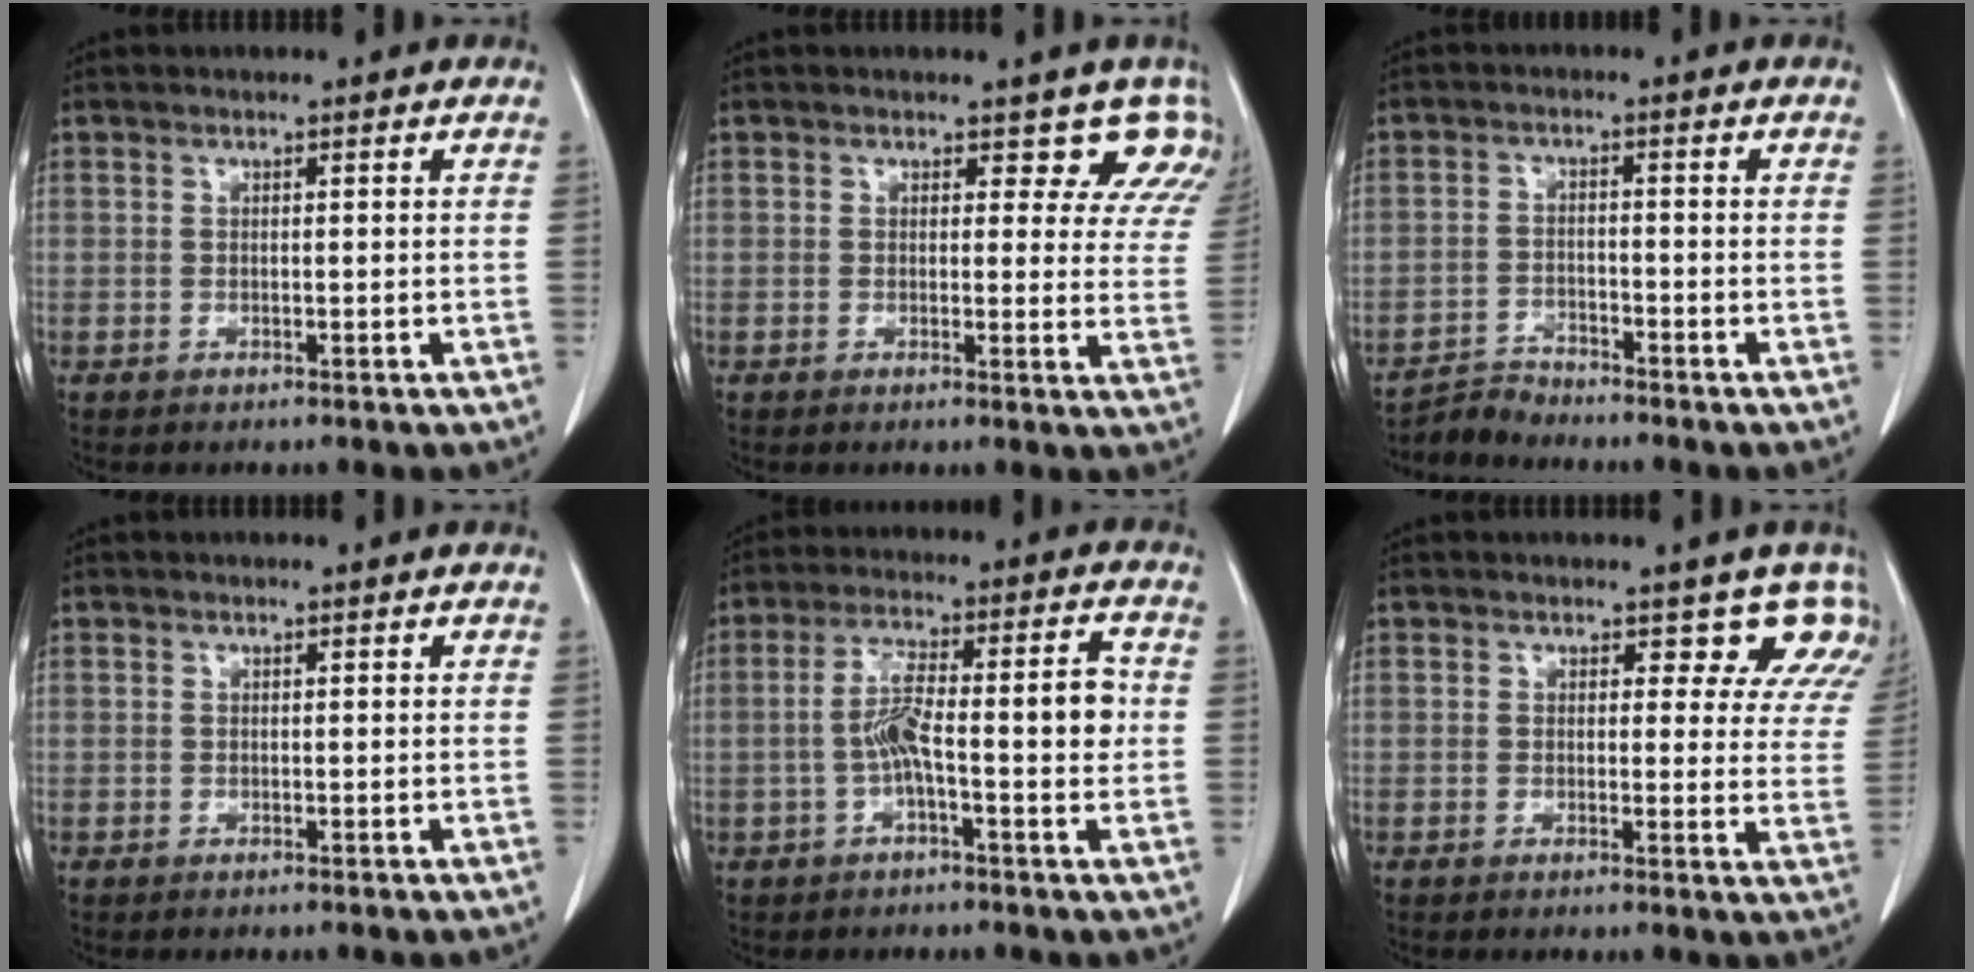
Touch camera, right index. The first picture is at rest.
{"total": 7.1, "force": [5.9, 3.6, 1.3], "torque": [0.024, -0.009, 0.031]}
{"total": 3.4, "force": [-3.3, -0.2, -0.6], "torque": [0.014, -0.015, -0.063]}
{"total": 0.0}
{"total": 9.7, "force": [-0.9, 1.9, 9.5], "torque": [-0.159, 0.031, -0.017]}
{"total": 6.9, "force": [5.7, 3.6, 1.5], "torque": [0.019, -0.009, 0.030]}